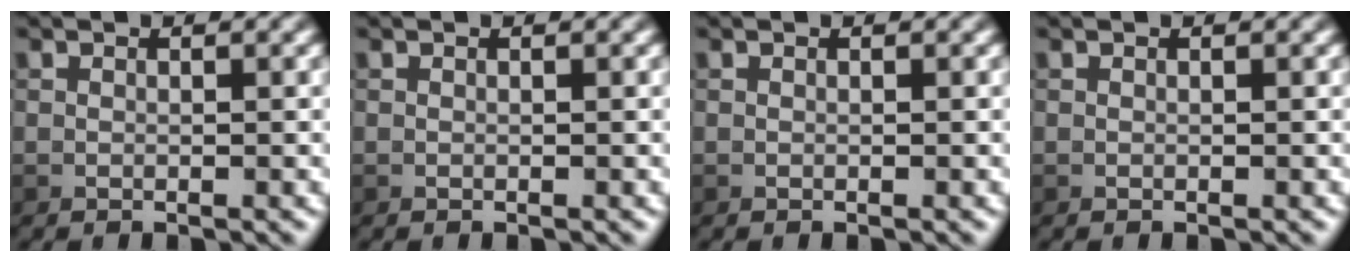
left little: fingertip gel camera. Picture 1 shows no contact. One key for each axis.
{"total": 0.0}
{"total": 0.0}
{"total": 0.0}